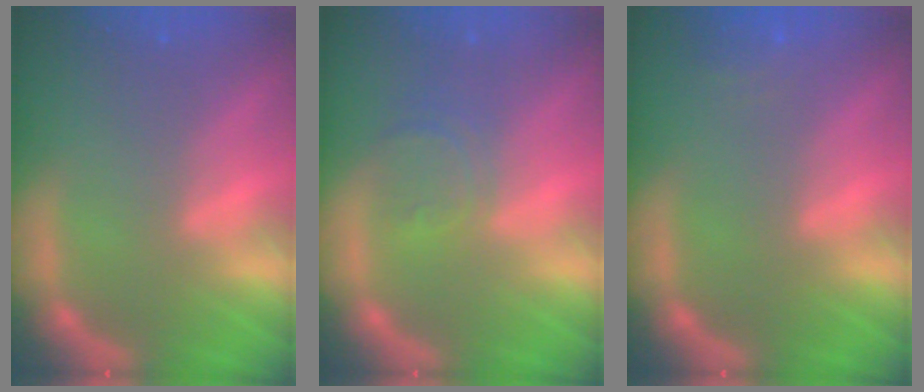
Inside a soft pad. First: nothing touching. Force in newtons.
{"total": 3.0}
{"total": 1.9}